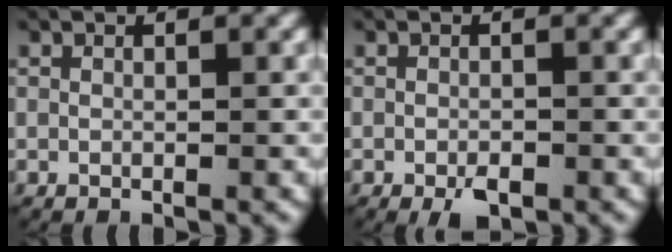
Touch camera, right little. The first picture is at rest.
{"total": 1.7, "force": [-1.1, 0.7, 1.1], "torque": [-0.015, -0.005, -0.018]}